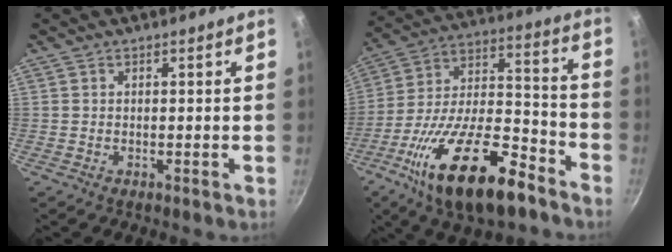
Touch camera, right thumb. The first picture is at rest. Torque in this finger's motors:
{"motor_torque": [0.53, -0.15, 1.91, -0.86, 0.16]}